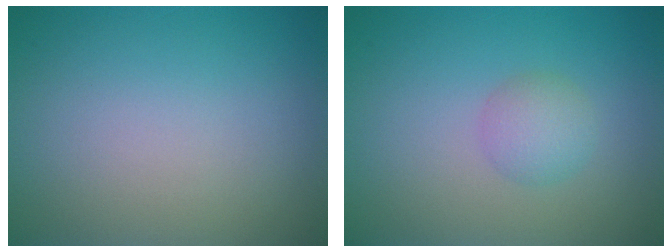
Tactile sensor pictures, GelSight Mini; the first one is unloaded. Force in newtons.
{"total": 2.0, "press": 2.0, "slide": 0.2}